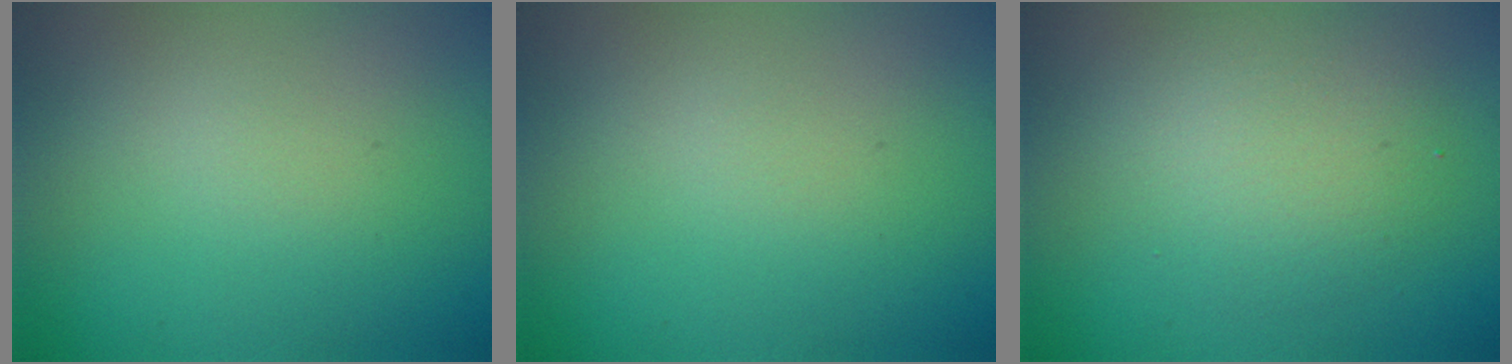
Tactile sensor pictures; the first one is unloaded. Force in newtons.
{"total": 0.0}
{"total": 3.5, "press": 3.5, "slide": 0.2}